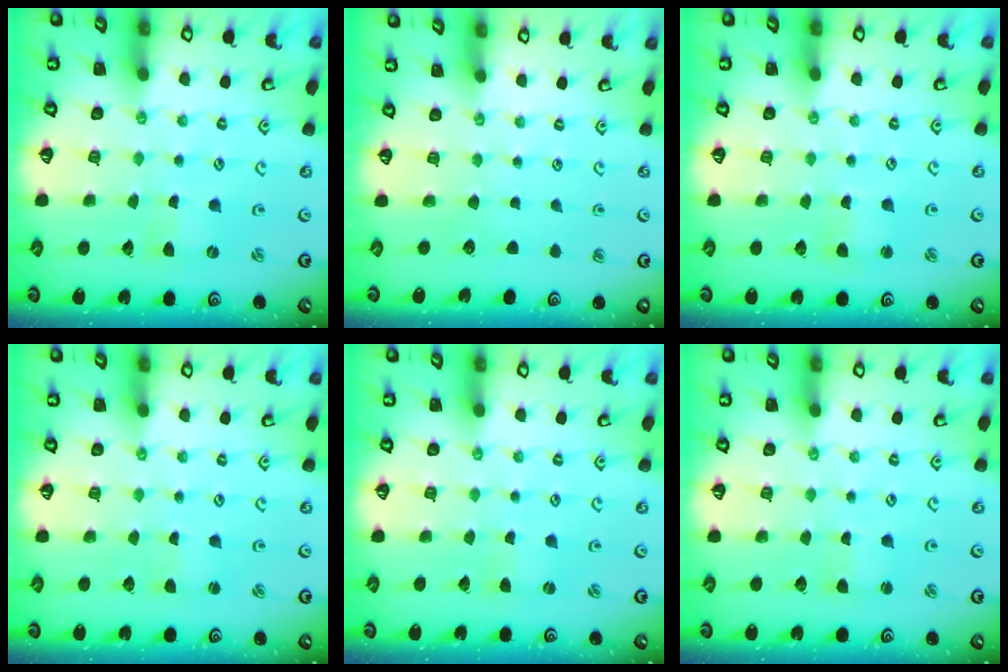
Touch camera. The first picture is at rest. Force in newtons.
{"total": 0.0}
{"total": 2.3, "press": 2.3, "slide": 0.3}
{"total": 0.0}
{"total": 1.0, "press": 1.0, "slide": 0.3}
{"total": 1.4, "press": 1.3, "slide": 0.2}